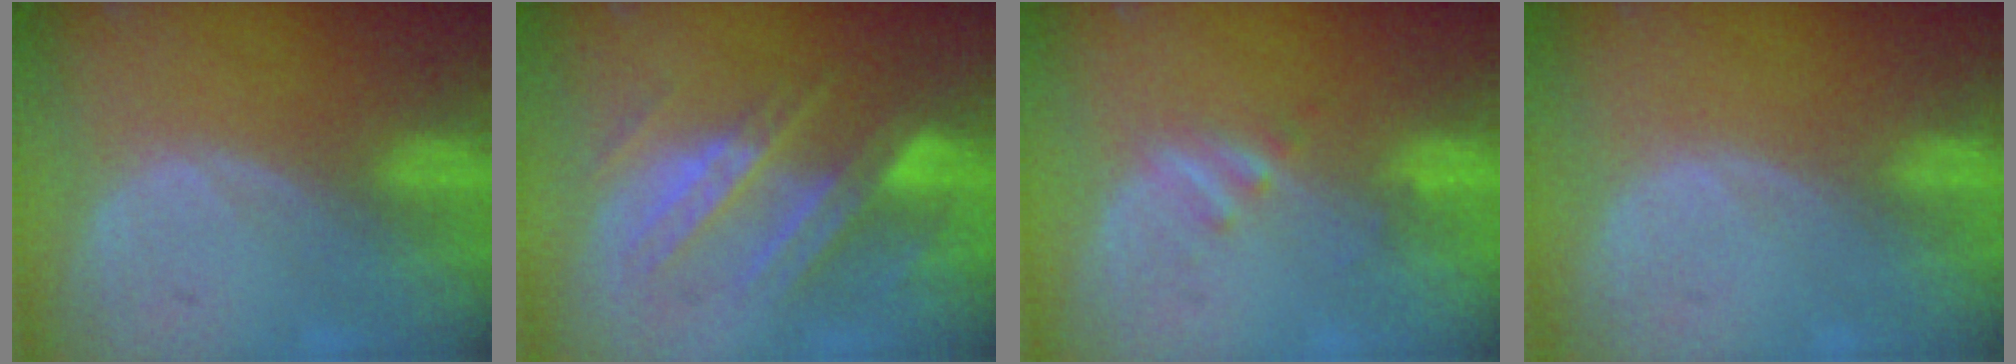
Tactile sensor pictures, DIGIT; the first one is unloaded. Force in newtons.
{"total": 8.9, "press": 8.0, "slide": 4.0}
{"total": 1.9, "press": 1.9, "slide": 0.3}
{"total": 0.0}